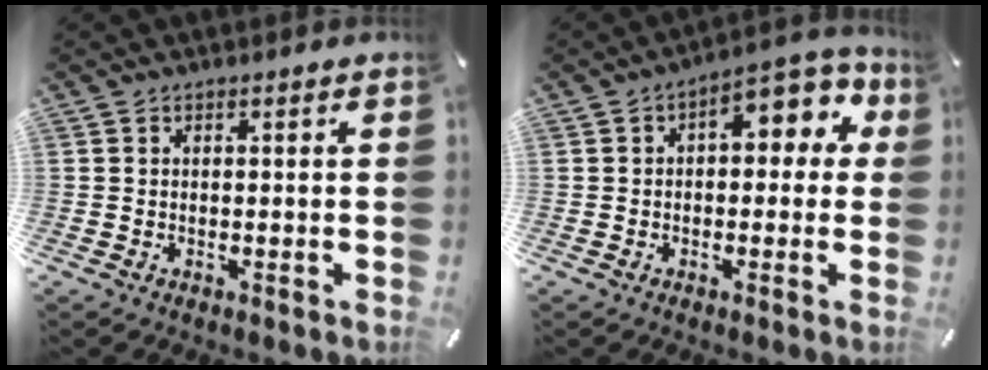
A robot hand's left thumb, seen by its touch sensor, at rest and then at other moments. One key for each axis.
{"total": 8.6, "fx": 2.6, "fy": 4.7, "fz": 6.8, "tx": -0.085, "ty": -0.014, "tz": 0.036}